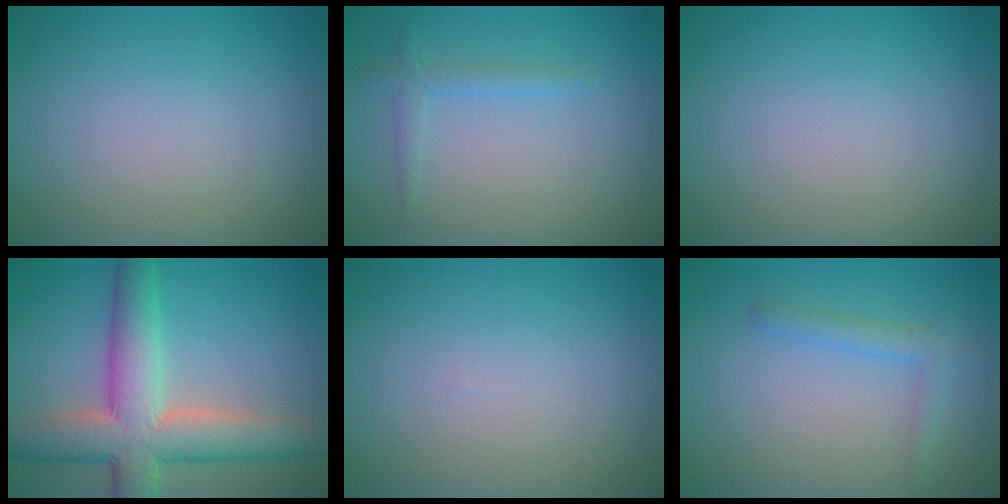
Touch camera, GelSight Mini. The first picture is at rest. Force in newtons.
{"total": 1.4, "press": 1.4, "slide": 0.1}
{"total": 0.0}
{"total": 8.7, "press": 8.7, "slide": 0.5}
{"total": 0.0}
{"total": 1.9, "press": 1.9, "slide": 0.1}